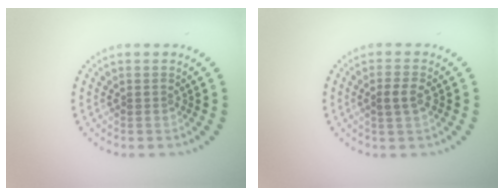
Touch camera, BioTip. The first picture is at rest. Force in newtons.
{"total": 1.9, "press": 1.8, "slide": 0.4}